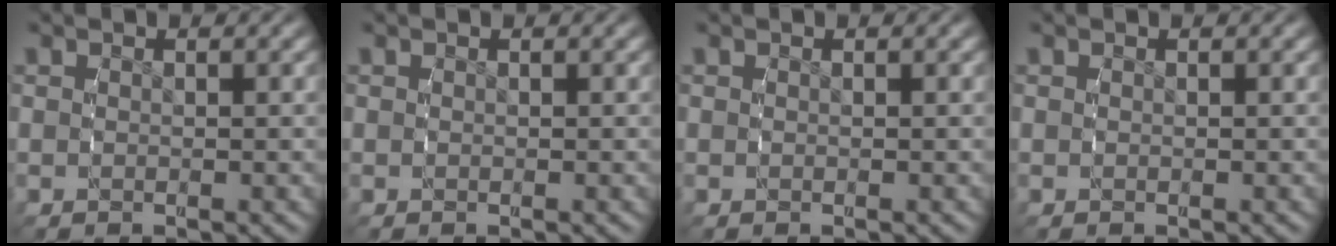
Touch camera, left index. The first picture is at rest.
{"total": 0.0}
{"total": 0.0}
{"total": 0.0}